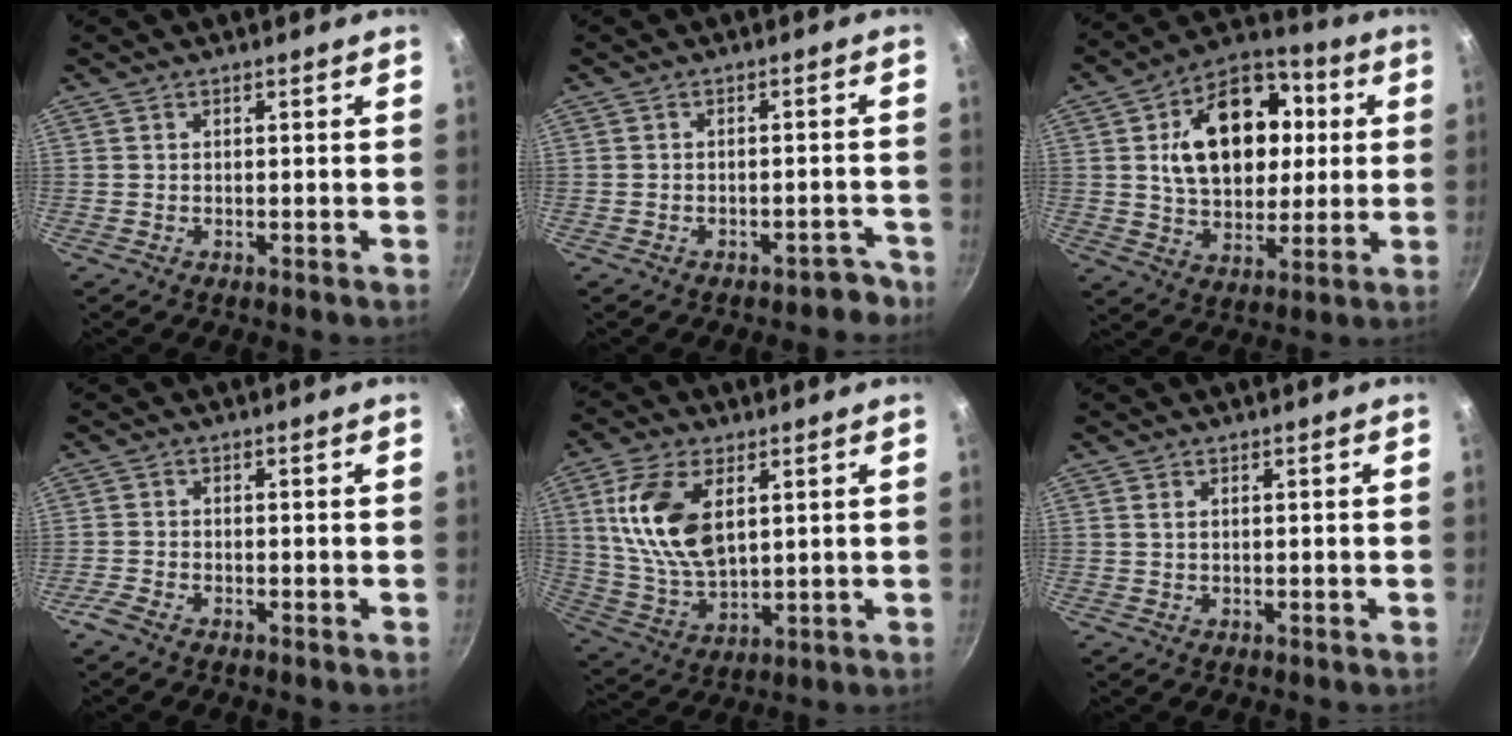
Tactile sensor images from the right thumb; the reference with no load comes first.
{"total": 3.9, "force": [-3.0, 2.1, 1.1], "torque": [0.019, 0.051, -0.016]}
{"total": 21.6, "force": [3.8, 14.9, 15.2], "torque": [-0.205, 0.017, 0.056]}
{"total": 2.2, "force": [-1.8, 0.7, 1.2], "torque": [-0.044, 0.008, -0.041]}
{"total": 14.9, "force": [4.3, 8.2, 11.7], "torque": [-0.217, -0.017, 0.094]}
{"total": 0.8, "force": [0.3, 0.4, 0.7], "torque": [-0.013, 0.001, 0.006]}